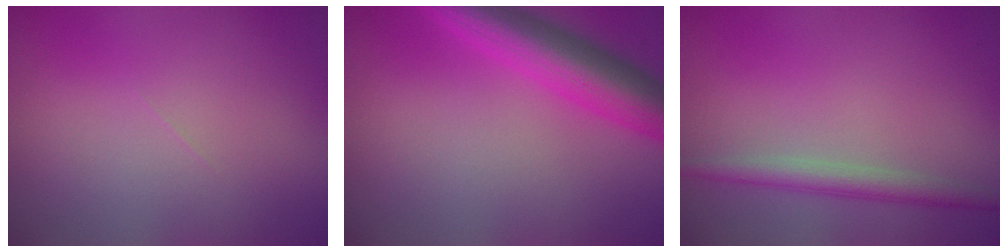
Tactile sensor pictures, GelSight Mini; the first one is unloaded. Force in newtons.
{"total": 6.7, "press": 6.7, "slide": 0.4}
{"total": 2.4, "press": 2.4, "slide": 0.1}